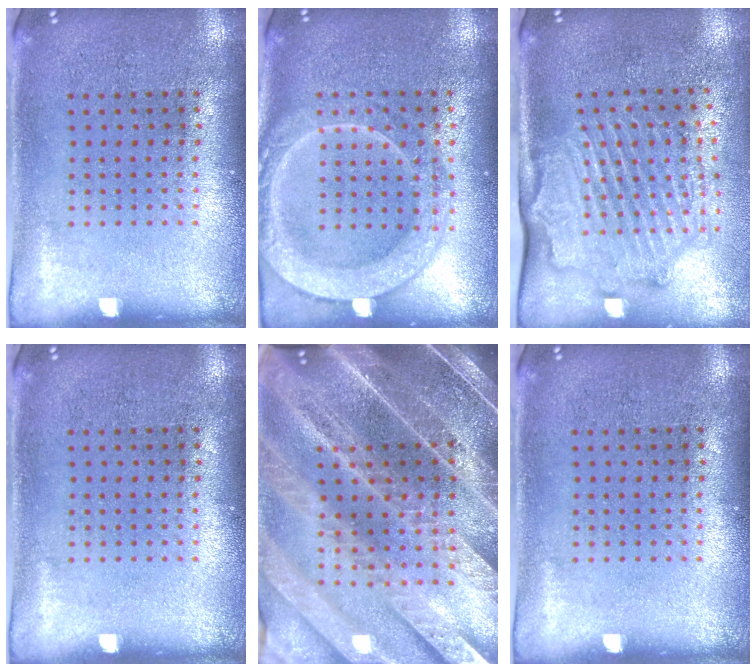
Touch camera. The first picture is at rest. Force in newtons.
{"total": 2.1, "press": 2.1, "slide": 0.2}
{"total": 2.2, "press": 2.1, "slide": 0.1}
{"total": 0.0}
{"total": 5.6, "press": 4.8, "slide": 3.0}
{"total": 0.0}